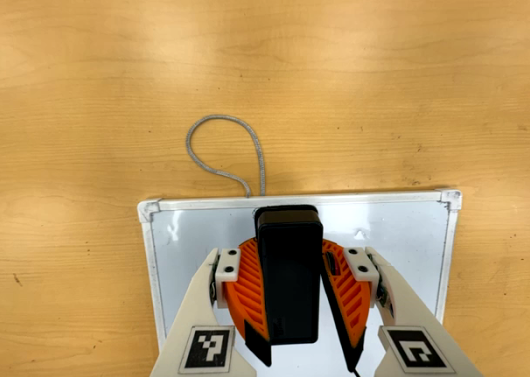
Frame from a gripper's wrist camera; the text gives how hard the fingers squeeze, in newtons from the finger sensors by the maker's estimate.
{"total": 9.7, "left": 9.7, "right": 9.6}